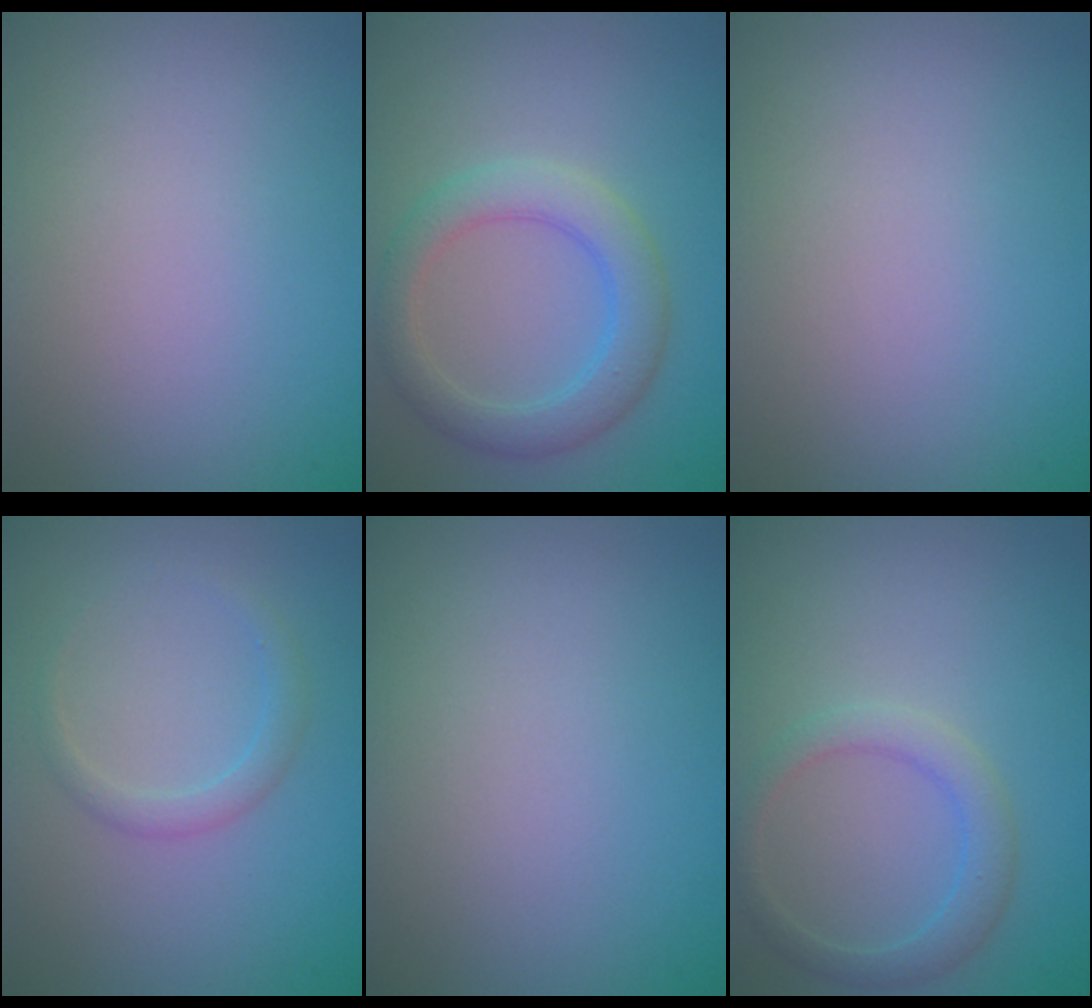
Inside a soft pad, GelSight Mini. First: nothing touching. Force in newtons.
{"total": 3.9, "press": 3.9, "slide": 0.1}
{"total": 0.0}
{"total": 1.6, "press": 1.6, "slide": 0.1}
{"total": 0.0}
{"total": 2.5, "press": 2.5, "slide": 0.0}